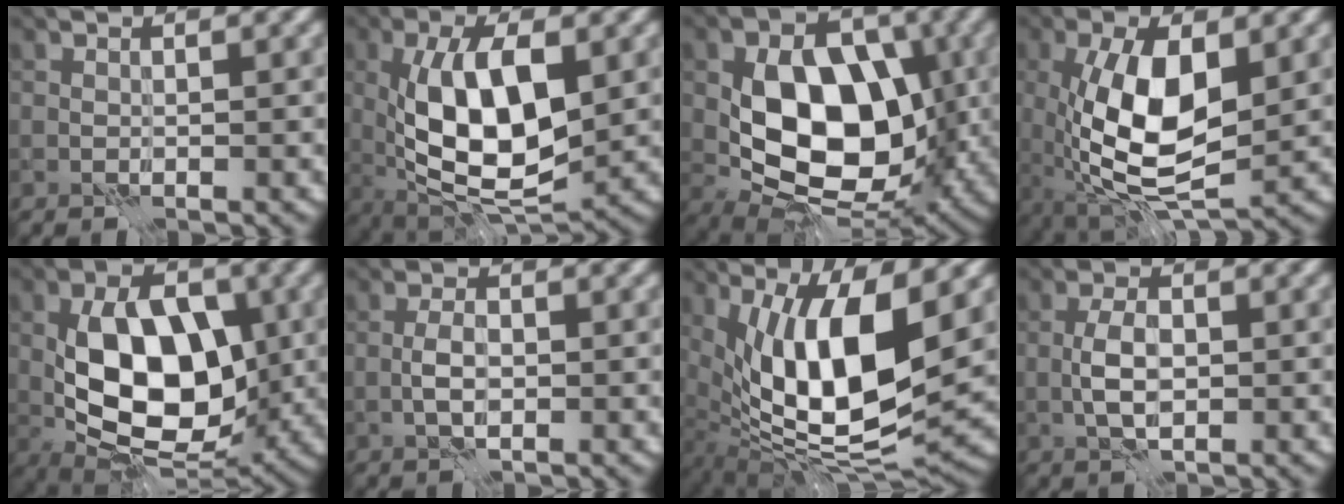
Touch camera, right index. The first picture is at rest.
{"total": 10.5, "force": [0.1, 4.3, 9.5], "torque": [-0.169, -0.002, 0.001]}
{"total": 10.7, "force": [-0.3, 7.1, 8.0], "torque": [-0.131, -0.011, -0.006]}
{"total": 10.0, "force": [-0.4, 4.6, 8.9], "torque": [-0.180, -0.008, -0.004]}
{"total": 10.6, "force": [-0.7, 6.3, 8.6], "torque": [-0.137, -0.001, -0.013]}
{"total": 2.2, "force": [-0.8, 1.0, 1.8], "torque": [-0.031, 0.002, -0.014]}
{"total": 12.4, "force": [1.6, 4.6, 11.4], "torque": [-0.186, -0.011, 0.026]}
{"total": 3.1, "force": [-0.7, 1.6, 2.6], "torque": [-0.050, 0.001, -0.013]}